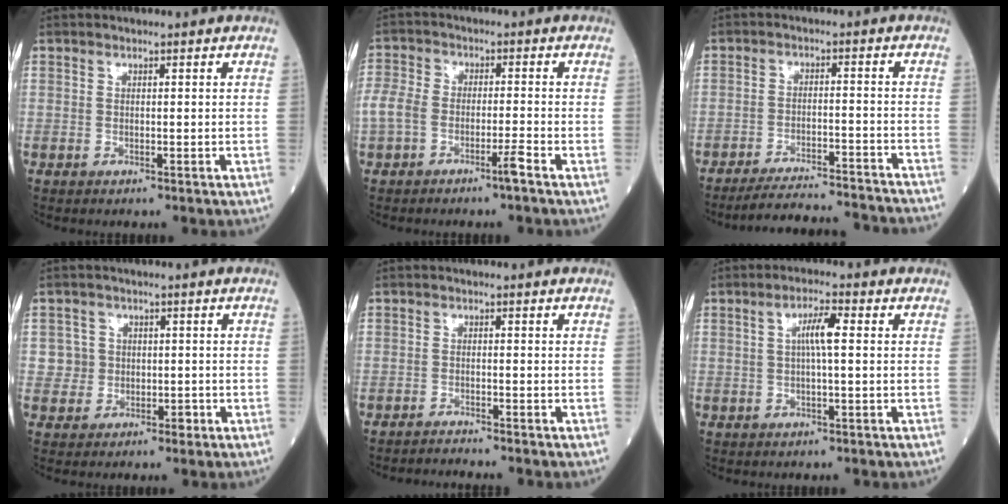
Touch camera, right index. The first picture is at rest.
{"total": 5.4, "force": [-2.7, 1.7, 4.3], "torque": [-0.105, 0.020, -0.050]}
{"total": 15.9, "force": [-15.2, 0.4, 4.6], "torque": [-0.068, -0.013, -0.208]}
{"total": 3.3, "force": [0.0, 3.3, 0.1], "torque": [0.011, 0.010, 0.005]}
{"total": 2.2, "force": [-1.9, -0.9, -0.3], "torque": [0.003, -0.009, -0.035]}
{"total": 4.0, "force": [0.6, 0.2, 4.0], "torque": [-0.073, 0.008, 0.008]}